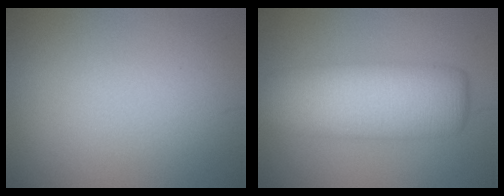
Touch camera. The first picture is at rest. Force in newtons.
{"total": 8.7, "press": 8.7, "slide": 0.3}